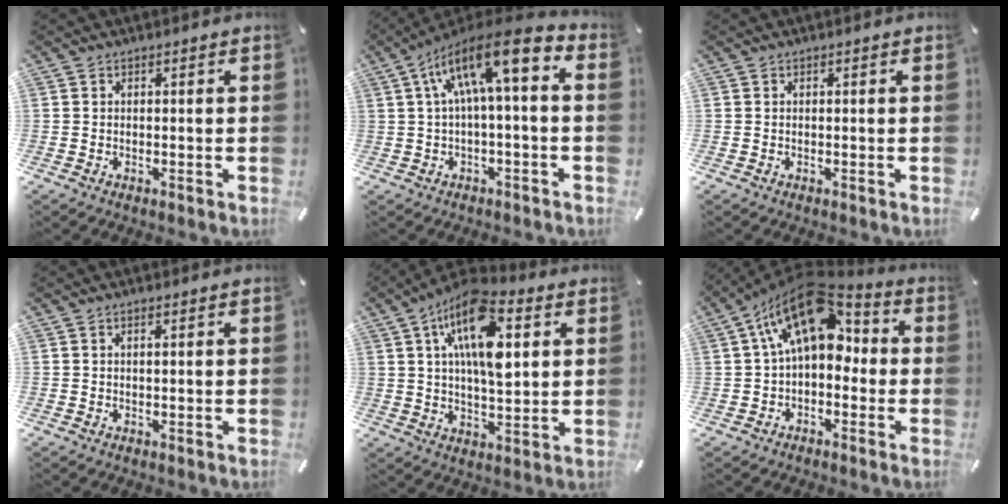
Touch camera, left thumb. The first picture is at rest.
{"total": 14.9, "force": [4.4, 4.5, 13.5], "torque": [-0.231, -0.023, 0.071]}
{"total": 0.0}
{"total": 0.9, "force": [0.3, 0.2, 0.8], "torque": [-0.015, 0.001, 0.005]}
{"total": 16.4, "force": [6.4, 7.6, 13.0], "torque": [-0.243, -0.014, 0.105]}
{"total": 16.6, "force": [5.8, 9.2, 12.4], "torque": [-0.213, -0.035, 0.098]}